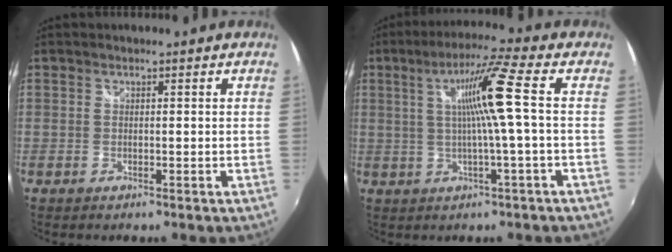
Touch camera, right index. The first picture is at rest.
{"total": 9.6, "force": [0.9, -1.4, 9.4], "torque": [-0.165, 0.005, 0.019]}